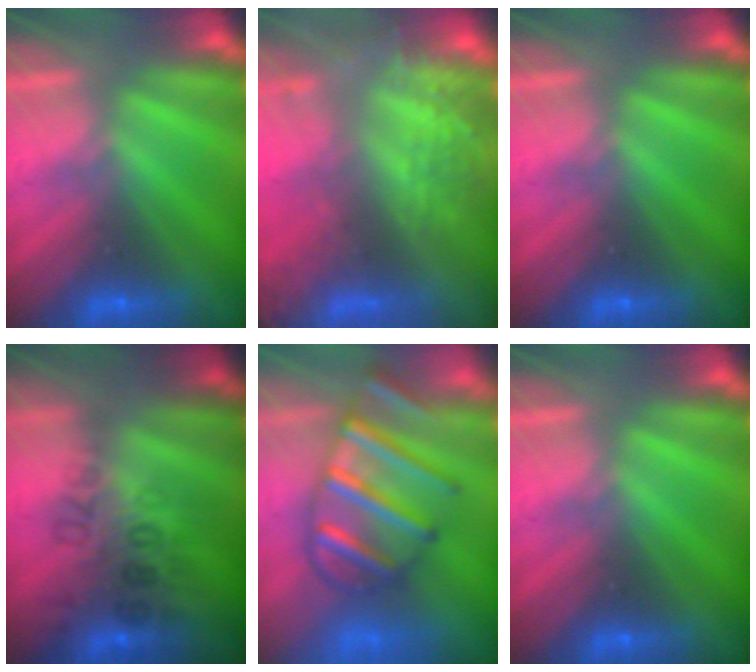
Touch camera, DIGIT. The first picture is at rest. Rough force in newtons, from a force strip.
{"total": 6.0}
{"total": 0.0}
{"total": 2.8}
{"total": 7.5}
{"total": 0.0}